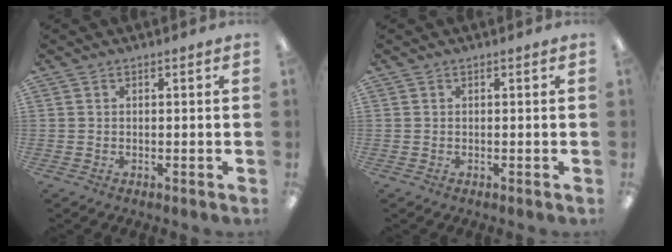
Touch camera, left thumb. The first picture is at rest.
{"total": 0.0}